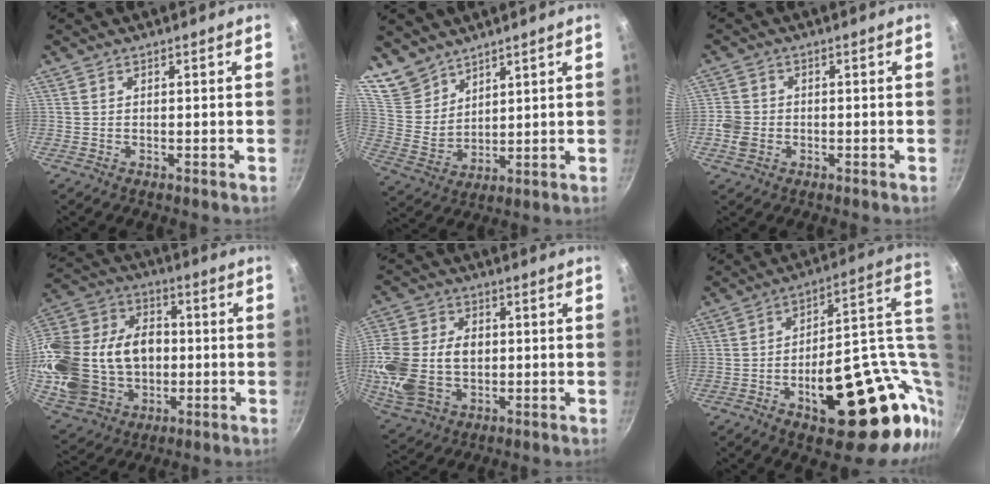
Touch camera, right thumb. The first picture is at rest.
{"total": 9.0, "force": [7.4, 4.9, 1.7], "torque": [-0.010, -0.032, 0.161]}
{"total": 4.7, "force": [-1.2, 3.9, 2.4], "torque": [-0.047, 0.012, -0.027]}
{"total": 28.6, "force": [-0.8, 21.5, 19.0], "torque": [-0.375, 0.038, 0.005]}
{"total": 17.5, "force": [-0.6, 12.8, 11.8], "torque": [-0.234, 0.016, -0.007]}
{"total": 28.5, "force": [-4.1, 12.9, 25.0], "torque": [-0.300, 0.022, -0.039]}